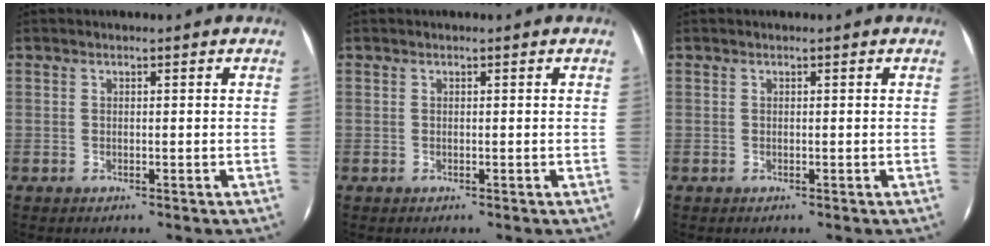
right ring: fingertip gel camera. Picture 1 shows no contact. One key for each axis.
{"total": 0.0}
{"total": 0.0}